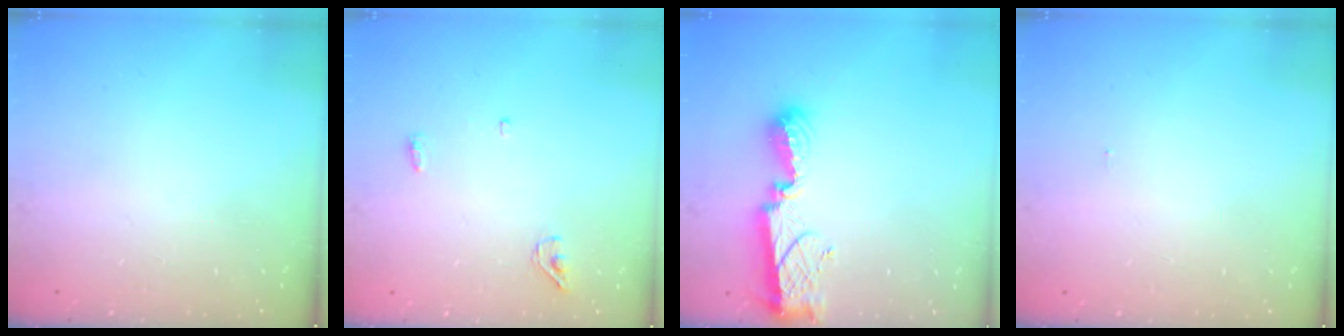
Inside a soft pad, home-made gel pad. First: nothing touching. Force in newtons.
{"total": 3.7, "press": 3.6, "slide": 0.9}
{"total": 9.4, "press": 9.4, "slide": 0.8}
{"total": 6.0, "press": 0.9, "slide": 5.9}